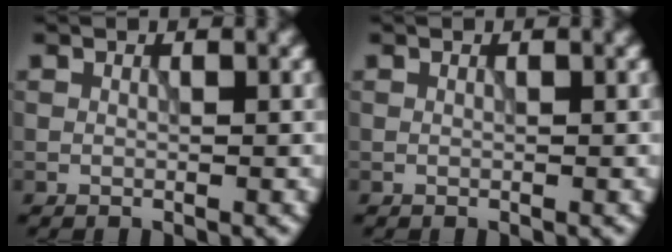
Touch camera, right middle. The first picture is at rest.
{"total": 0.0}